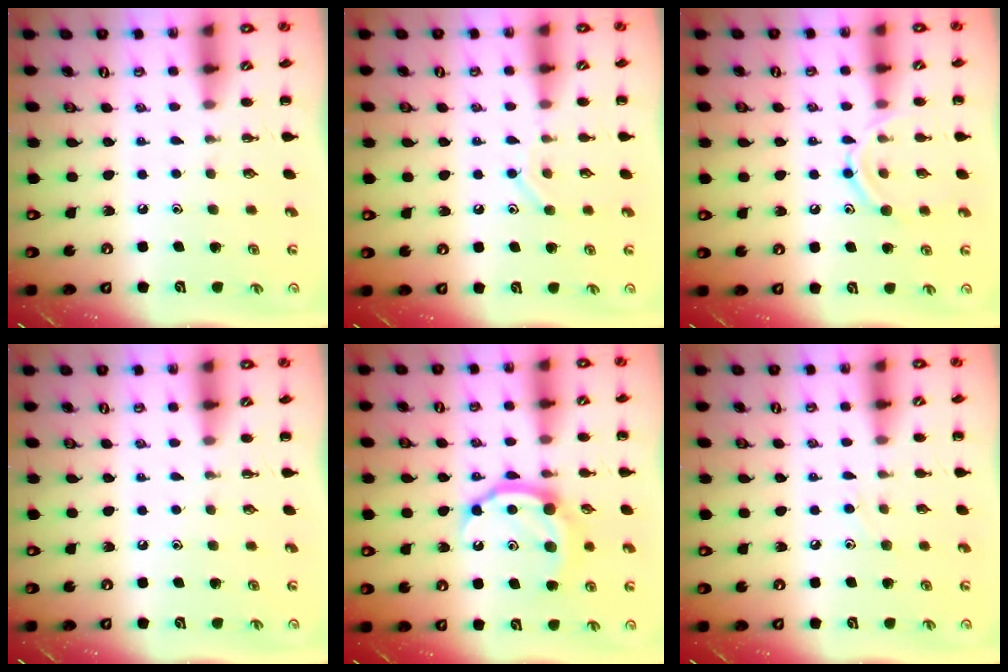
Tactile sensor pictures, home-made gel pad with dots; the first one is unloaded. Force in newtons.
{"total": 8.4, "press": 8.2, "slide": 1.5}
{"total": 11.6, "press": 11.5, "slide": 1.4}
{"total": 0.0}
{"total": 10.5, "press": 10.5, "slide": 0.6}
{"total": 5.6, "press": 5.3, "slide": 1.9}